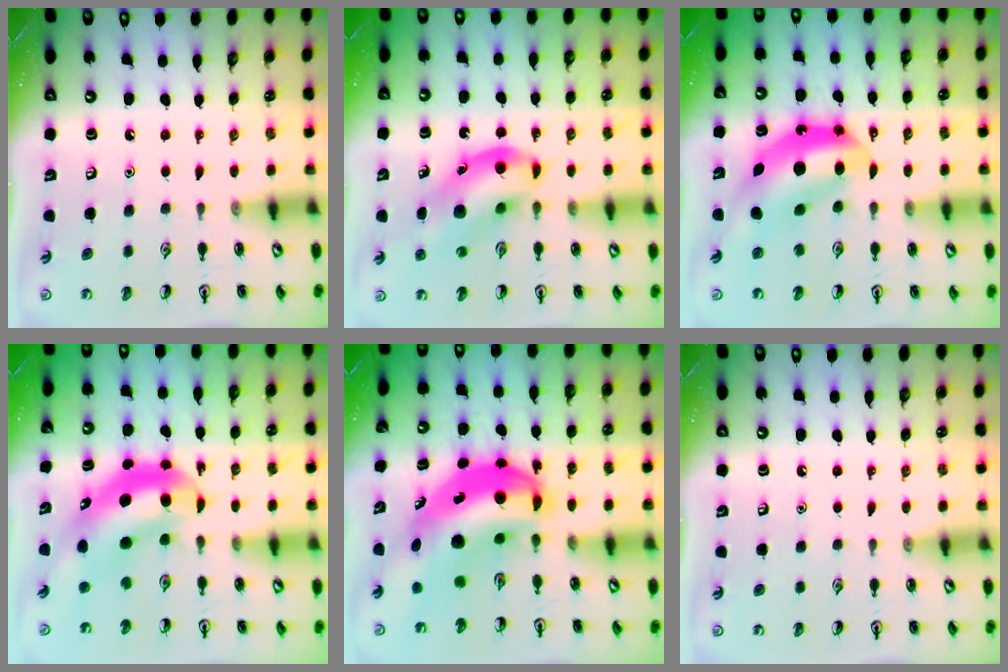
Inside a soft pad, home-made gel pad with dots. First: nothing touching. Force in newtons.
{"total": 10.7, "press": 10.3, "slide": 3.0}
{"total": 10.9, "press": 10.4, "slide": 3.2}
{"total": 6.6, "press": 6.3, "slide": 2.1}
{"total": 12.0, "press": 11.5, "slide": 3.2}
{"total": 0.0}